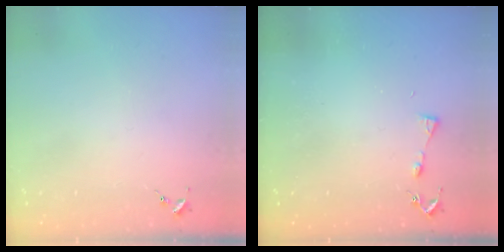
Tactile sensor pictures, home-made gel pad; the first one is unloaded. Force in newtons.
{"total": 3.7, "press": 3.7, "slide": 0.5}